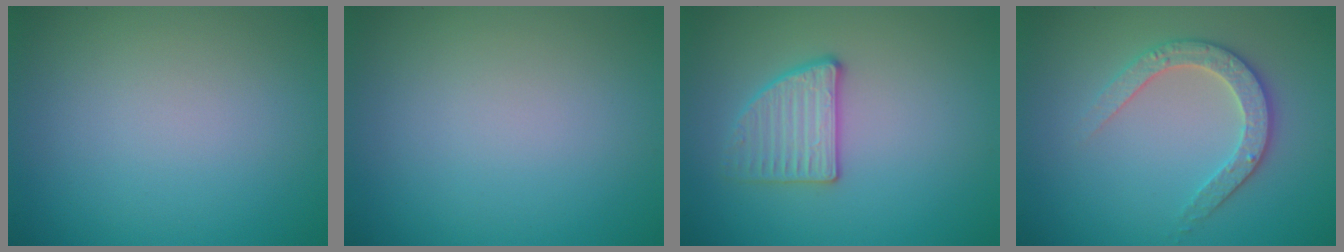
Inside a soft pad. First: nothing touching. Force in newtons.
{"total": 0.0}
{"total": 2.8, "press": 2.7, "slide": 0.6}
{"total": 3.1, "press": 2.9, "slide": 1.2}